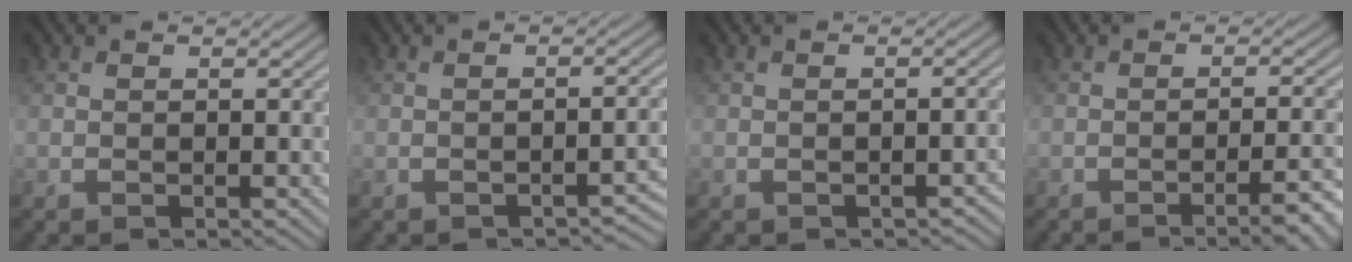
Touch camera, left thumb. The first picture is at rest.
{"total": 2.2, "force": [-1.5, 0.5, 1.5], "torque": [-0.019, 0.005, -0.022]}
{"total": 1.1, "force": [-0.7, 0.3, 0.7], "torque": [-0.010, 0.000, -0.008]}
{"total": 5.8, "force": [-3.2, 1.1, 4.7], "torque": [-0.062, 0.008, -0.052]}